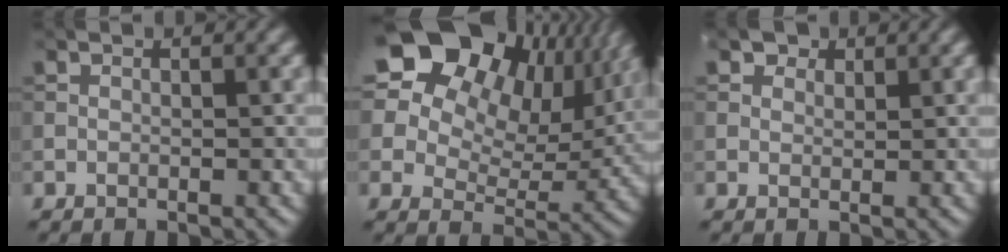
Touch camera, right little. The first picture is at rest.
{"total": 22.8, "force": [12.2, 15.7, 11.2], "torque": [-0.229, 0.061, 0.204]}
{"total": 1.8, "force": [1.4, 1.0, 0.5], "torque": [-0.011, -0.005, 0.024]}